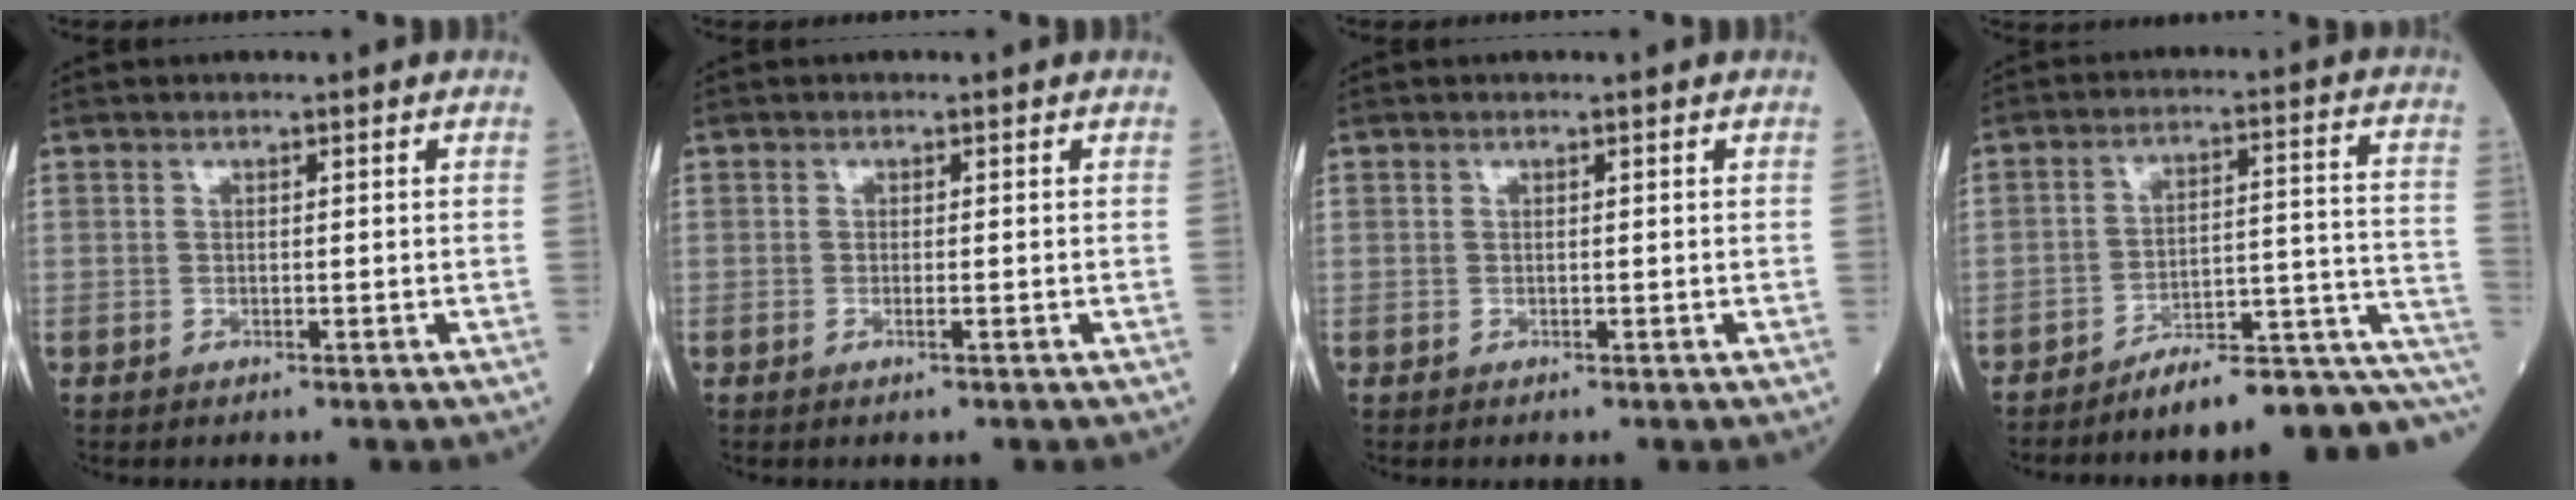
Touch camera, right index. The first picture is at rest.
{"total": 0.9, "force": [-0.5, -0.1, 0.8], "torque": [-0.019, -0.003, -0.007]}
{"total": 0.0}
{"total": 16.2, "force": [-13.8, 1.4, 8.4], "torque": [-0.059, 0.054, -0.195]}